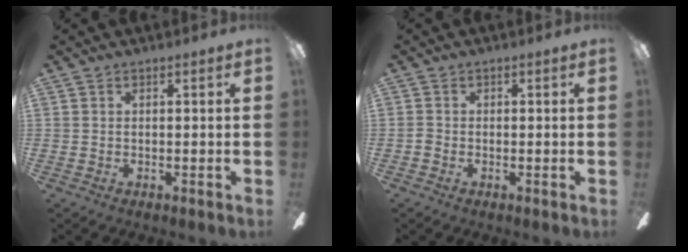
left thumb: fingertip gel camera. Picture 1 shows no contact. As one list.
[{"total": 1.1, "force": [-0.7, 0.7, 0.4], "torque": [-0.007, 0.004, -0.014]}]